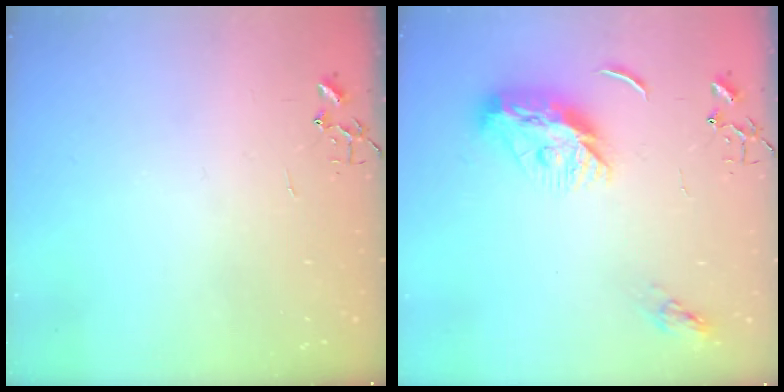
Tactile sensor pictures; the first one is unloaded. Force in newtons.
{"total": 12.7, "press": 12.7, "slide": 0.3}